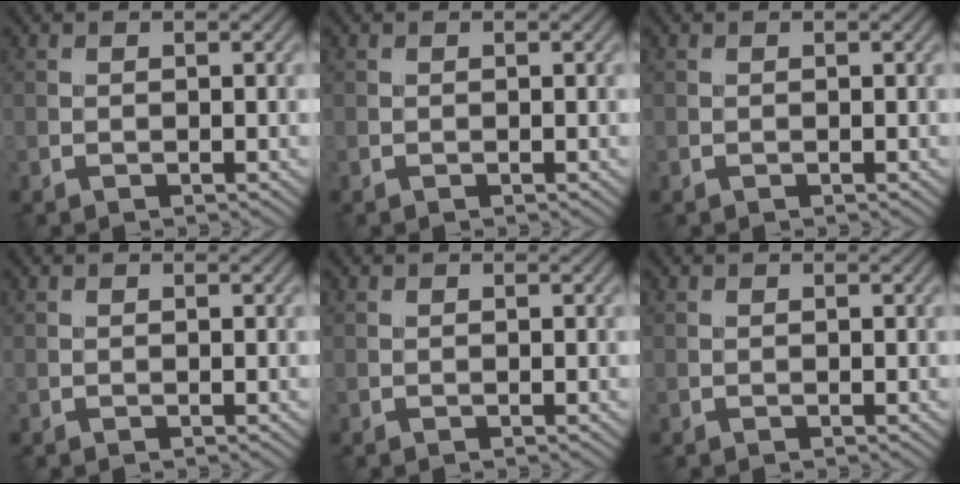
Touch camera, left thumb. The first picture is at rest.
{"total": 0.0}
{"total": 0.0}
{"total": 0.0}
{"total": 0.0}
{"total": 0.0}